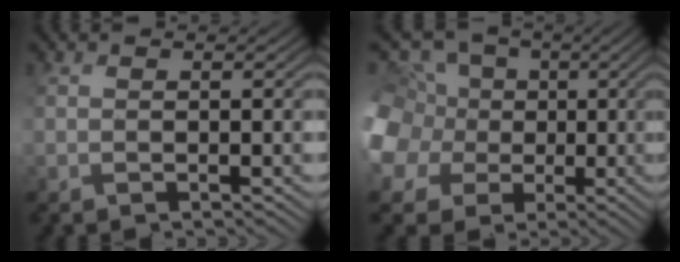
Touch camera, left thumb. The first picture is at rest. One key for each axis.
{"total": 9.5, "fx": -0.2, "fy": 9.2, "fz": 2.5, "tx": -0.137, "ty": 0.006, "tz": -0.015}